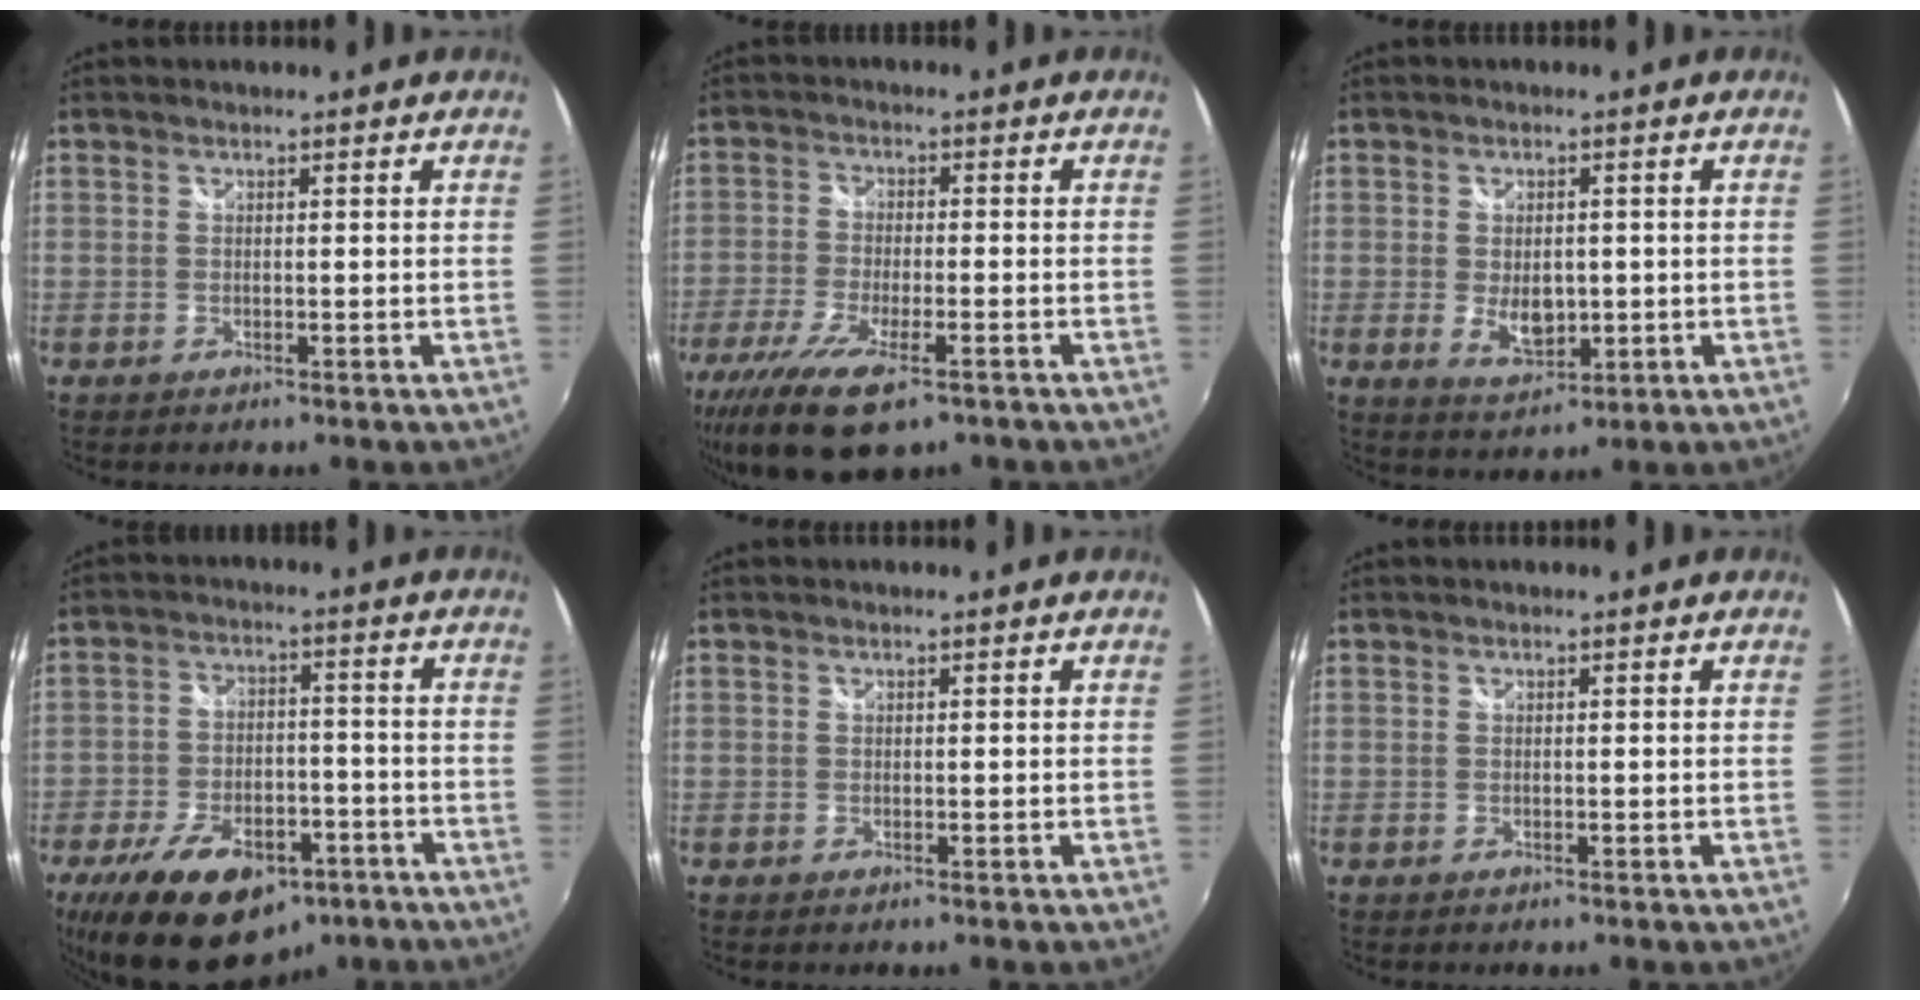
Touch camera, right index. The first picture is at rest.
{"total": 13.4, "force": [-8.6, 4.2, 9.4], "torque": [-0.209, -0.048, -0.153]}
{"total": 5.9, "force": [-0.6, 3.7, 4.5], "torque": [-0.079, -0.010, -0.001]}
{"total": 18.7, "force": [-11.7, 10.0, 10.6], "torque": [-0.219, -0.005, -0.172]}
{"total": 0.8, "force": [0.3, -0.8, -0.2], "torque": [0.007, 0.000, 0.002]}
{"total": 0.0}